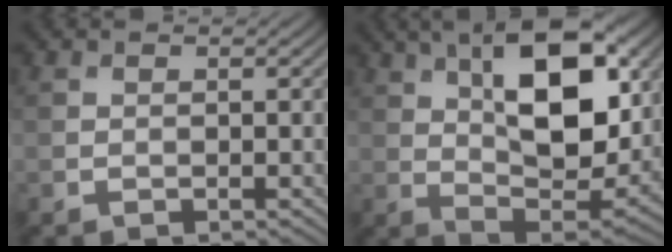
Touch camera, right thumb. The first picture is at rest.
{"total": 15.4, "force": [5.6, 7.0, 12.5], "torque": [-0.204, 0.001, 0.086]}